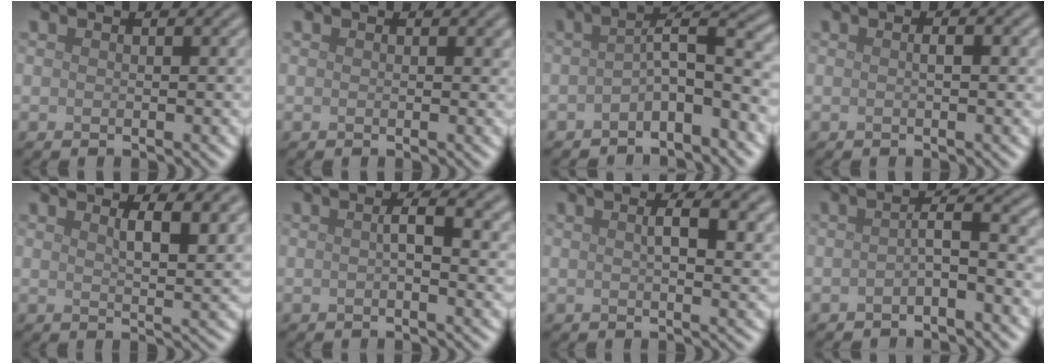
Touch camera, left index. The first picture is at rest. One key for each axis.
{"total": 0.5, "fx": 0.2, "fy": 0.4, "fz": 0.3, "tx": -0.001, "ty": -0.002, "tz": 0.001}
{"total": 4.5, "fx": -1.8, "fy": 1.4, "fz": 3.9, "tx": -0.062, "ty": 0.015, "tz": -0.039}
{"total": 1.5, "fx": 0.1, "fy": 0.3, "fz": 1.5, "tx": -0.025, "ty": 0.003, "tz": 0.001}
{"total": 4.9, "fx": 2.4, "fy": 1.6, "fz": 4.0, "tx": -0.053, "ty": 0.001, "tz": 0.035}
{"total": 3.5, "fx": 0.5, "fy": 0.8, "fz": 3.4, "tx": -0.053, "ty": 0.004, "tz": 0.005}
{"total": 4.3, "fx": 1.3, "fy": 1.4, "fz": 3.9, "tx": -0.053, "ty": 0.005, "tz": 0.018}
{"total": 2.7, "fx": -0.7, "fy": 0.6, "fz": 2.5, "tx": -0.044, "ty": 0.010, "tz": -0.019}